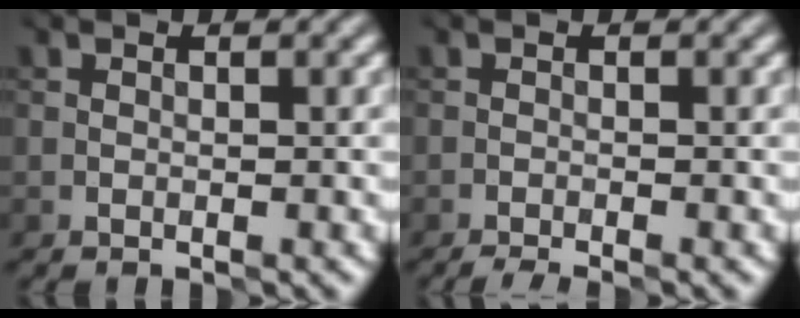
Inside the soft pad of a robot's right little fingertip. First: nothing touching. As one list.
[{"total": 1.8, "force": [-1.7, -0.2, 0.7], "torque": [-0.021, -0.002, -0.034]}]